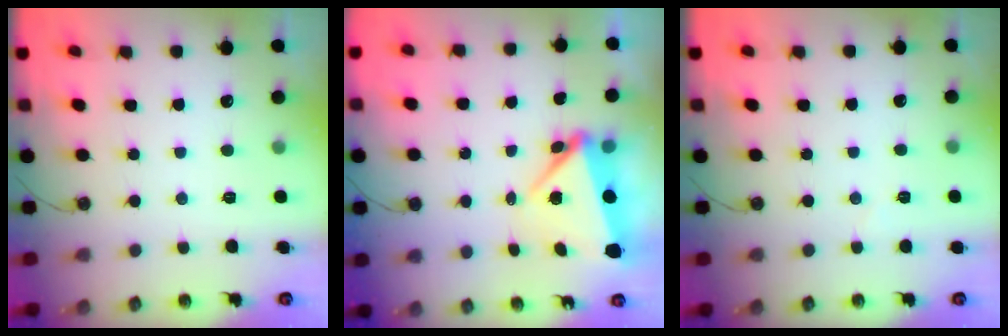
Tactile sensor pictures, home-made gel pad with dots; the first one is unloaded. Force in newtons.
{"total": 5.5, "press": 5.4, "slide": 0.8}
{"total": 3.0, "press": 2.6, "slide": 1.4}